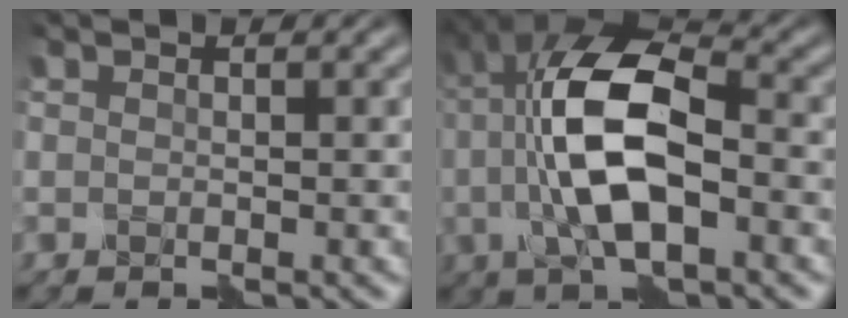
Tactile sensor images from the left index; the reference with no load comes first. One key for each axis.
{"total": 9.5, "fx": -0.5, "fy": 3.9, "fz": 8.6, "tx": -0.163, "ty": 0.019, "tz": -0.016}